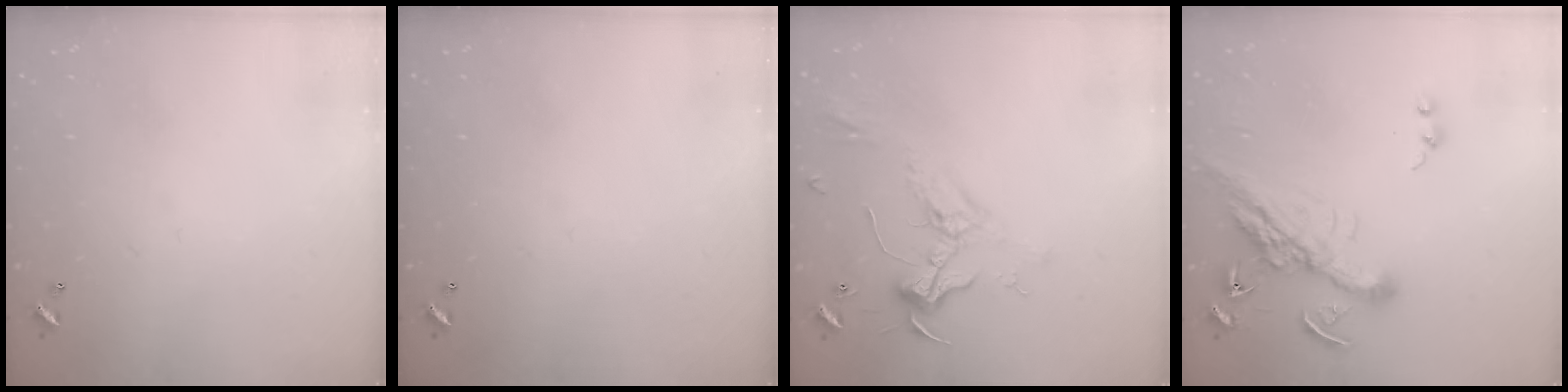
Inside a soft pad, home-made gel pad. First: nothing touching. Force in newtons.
{"total": 0.0}
{"total": 2.4, "press": 2.3, "slide": 0.9}
{"total": 12.8, "press": 12.6, "slide": 2.1}